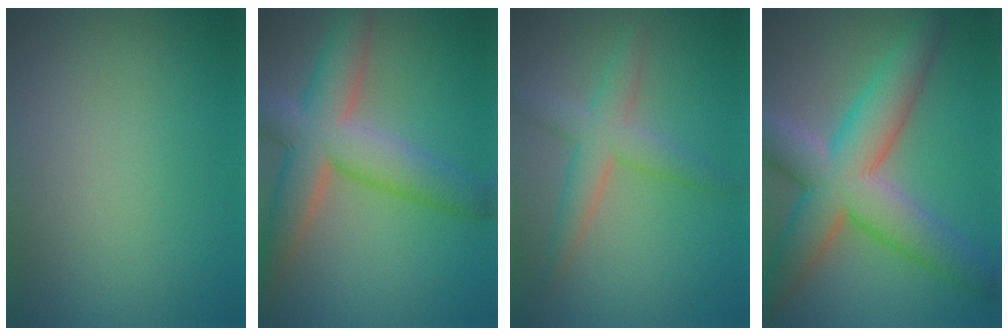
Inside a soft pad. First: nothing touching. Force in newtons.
{"total": 8.5, "press": 8.5, "slide": 0.6}
{"total": 3.6, "press": 3.6, "slide": 0.1}
{"total": 10.1, "press": 10.1, "slide": 0.5}